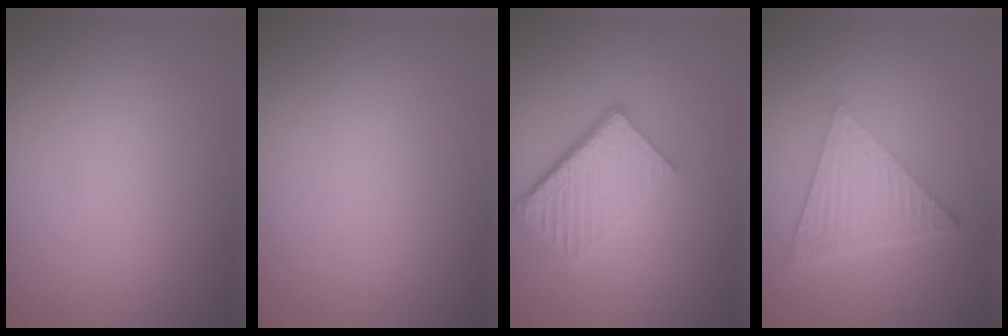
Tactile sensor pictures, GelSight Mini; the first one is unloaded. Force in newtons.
{"total": 0.0}
{"total": 6.0, "press": 4.1, "slide": 4.4}
{"total": 6.3, "press": 4.2, "slide": 4.7}